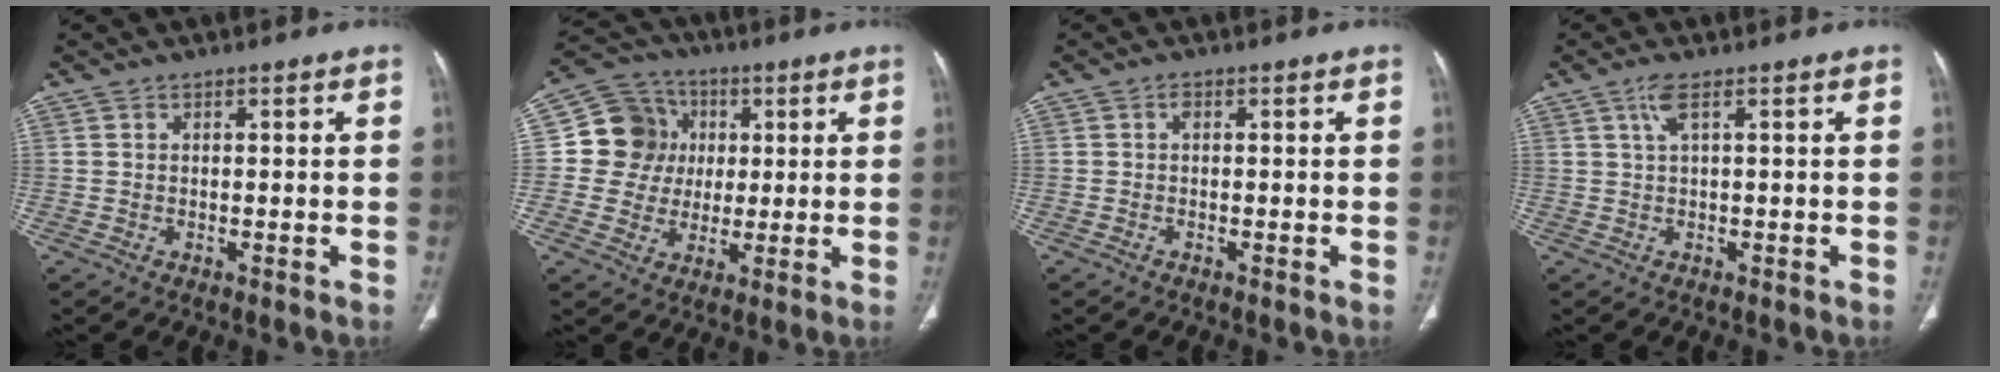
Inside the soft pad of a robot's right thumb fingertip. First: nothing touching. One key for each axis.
{"total": 11.6, "fx": 1.7, "fy": 10.8, "fz": 3.8, "tx": -0.035, "ty": 0.010, "tz": 0.024}
{"total": 0.8, "fx": -0.1, "fy": 0.5, "fz": 0.6, "tx": -0.008, "ty": 0.003, "tz": -0.006}
{"total": 2.2, "fx": 0.8, "fy": 0.3, "fz": 2.0, "tx": -0.055, "ty": 0.010, "tz": 0.021}